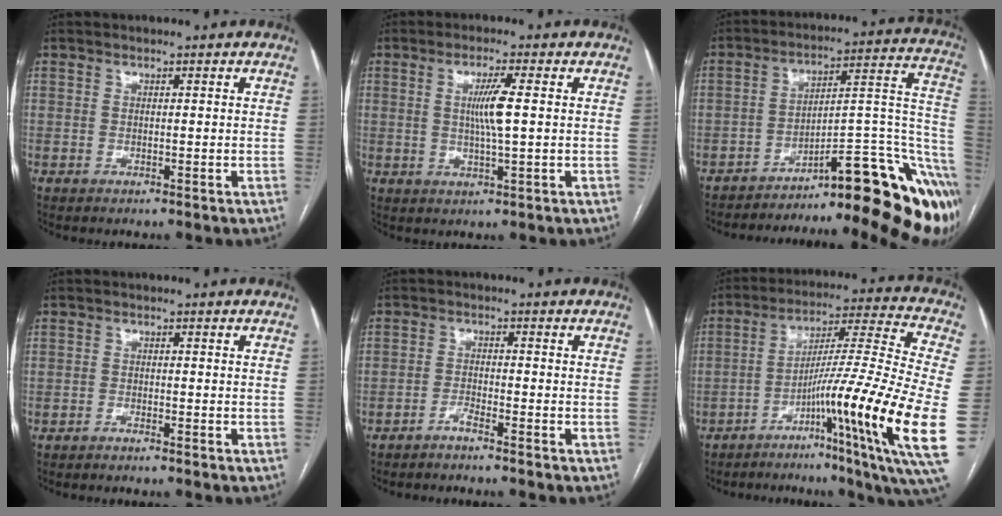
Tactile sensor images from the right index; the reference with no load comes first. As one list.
[{"total": 5.1, "force": [0.7, -0.1, 5.1], "torque": [-0.096, -0.004, 0.014]}, {"total": 26.2, "force": [-17.7, 5.7, 18.5], "torque": [-0.131, 0.031, -0.235]}, {"total": 0.8, "force": [-0.7, -0.1, 0.2], "torque": [-0.006, 0.000, -0.013]}, {"total": 1.9, "force": [-1.7, -0.3, 0.8], "torque": [-0.017, 0.000, -0.037]}, {"total": 20.5, "force": [-6.1, -0.3, 19.6], "torque": [-0.289, 0.000, -0.094]}]